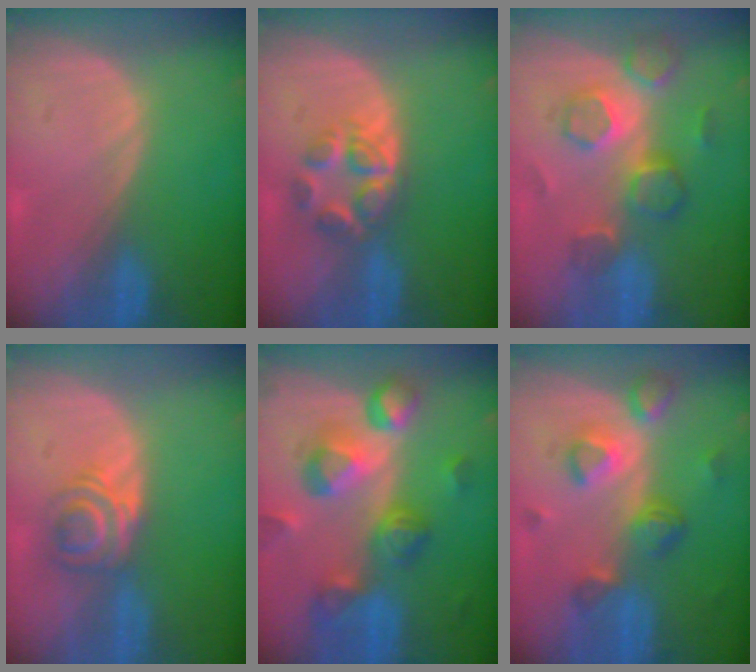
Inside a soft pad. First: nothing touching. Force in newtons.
{"total": 5.5, "press": 5.2, "slide": 1.7}
{"total": 9.0, "press": 7.8, "slide": 4.4}
{"total": 5.9, "press": 4.8, "slide": 3.4}
{"total": 10.6, "press": 9.5, "slide": 4.7}
{"total": 7.8, "press": 6.9, "slide": 3.6}